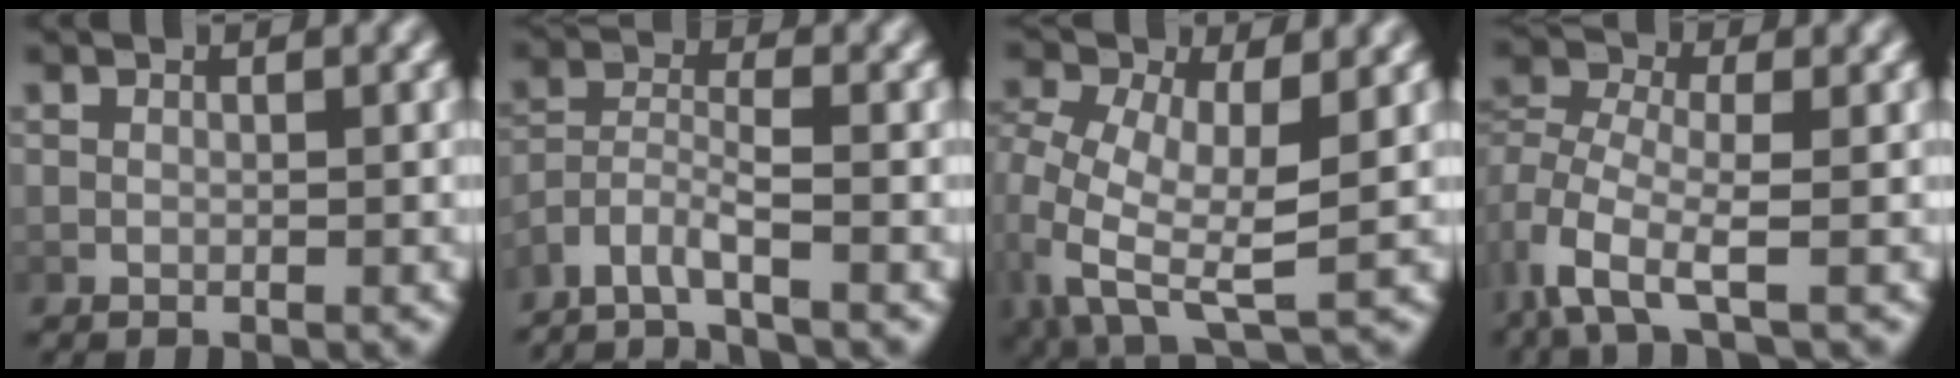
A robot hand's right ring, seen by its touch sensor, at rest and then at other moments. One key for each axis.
{"total": 5.6, "fx": -4.1, "fy": 2.7, "fz": 2.8, "tx": -0.072, "ty": -0.035, "tz": -0.056}
{"total": 6.7, "fx": -0.5, "fy": 4.1, "fz": 5.3, "tx": -0.137, "ty": -0.048, "tz": 0.015}
{"total": 3.9, "fx": -0.9, "fy": 2.2, "fz": 3.0, "tx": -0.092, "ty": -0.028, "tz": -0.006}